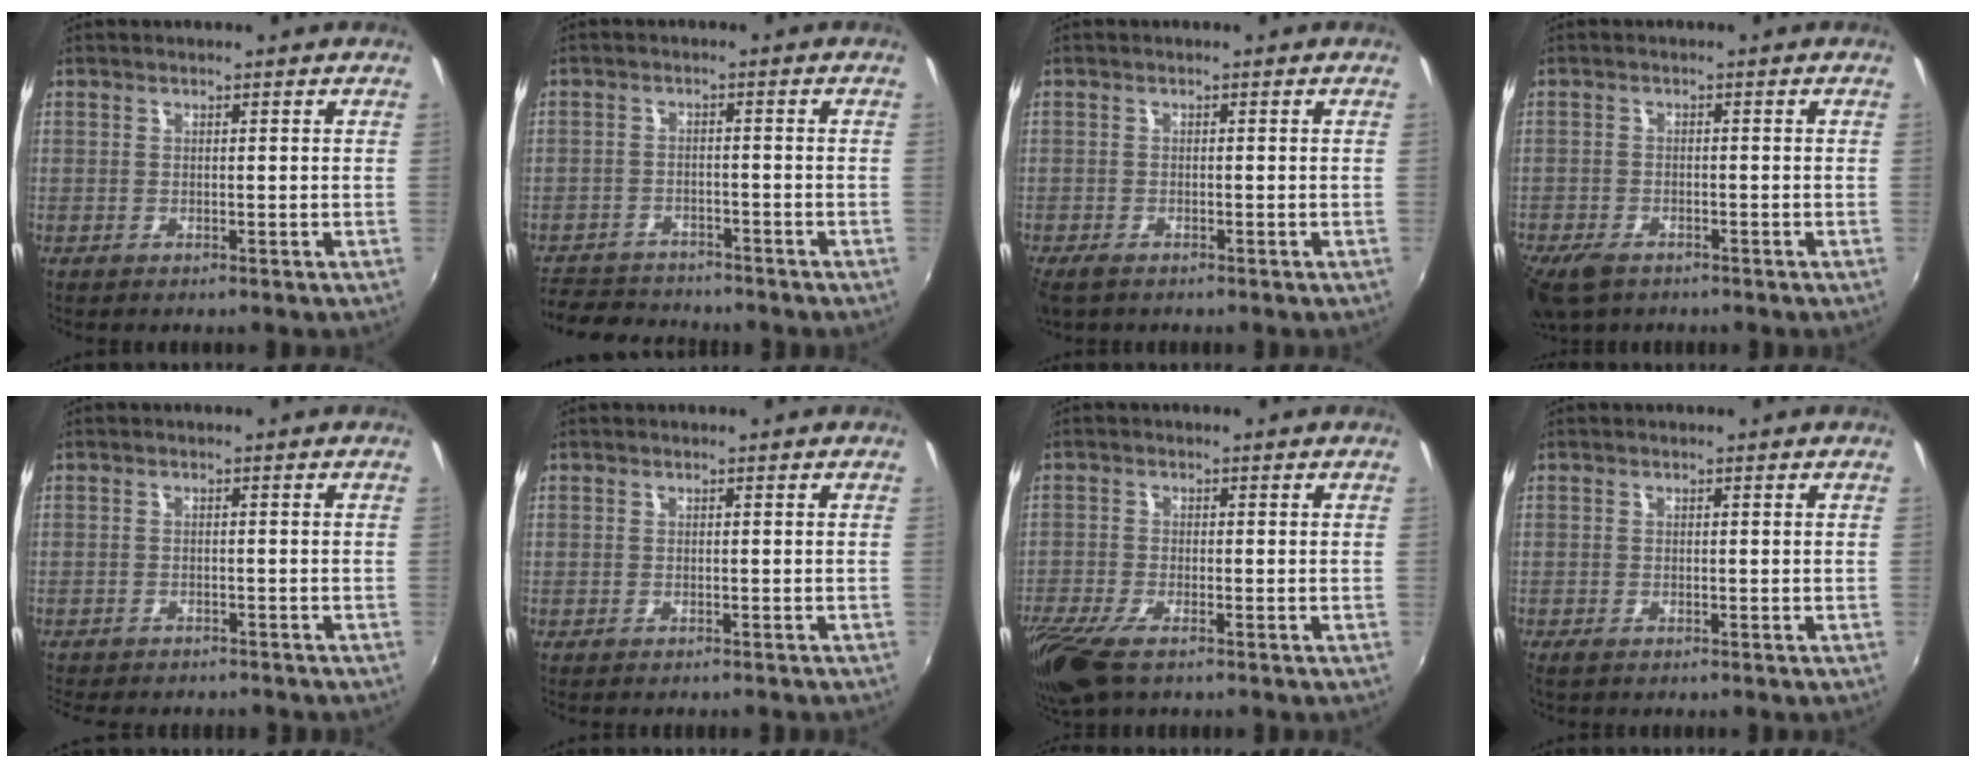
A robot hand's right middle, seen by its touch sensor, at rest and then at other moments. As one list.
[{"total": 9.9, "force": [-8.9, 3.6, 2.5], "torque": [-0.080, 0.002, -0.145]}, {"total": 3.2, "force": [-2.4, 1.3, 1.7], "torque": [-0.040, -0.015, -0.043]}, {"total": 7.1, "force": [-5.1, 3.4, 3.5], "torque": [-0.097, -0.026, -0.098]}, {"total": 6.8, "force": [-6.2, 1.9, 2.3], "torque": [-0.060, -0.018, -0.092]}, {"total": 1.4, "force": [-1.3, 0.2, 0.5], "torque": [-0.013, -0.009, -0.019]}, {"total": 10.3, "force": [-7.0, 3.2, 6.9], "torque": [-0.167, -0.047, -0.137]}, {"total": 1.3, "force": [-1.0, 0.4, 0.7], "torque": [-0.015, -0.006, -0.020]}]